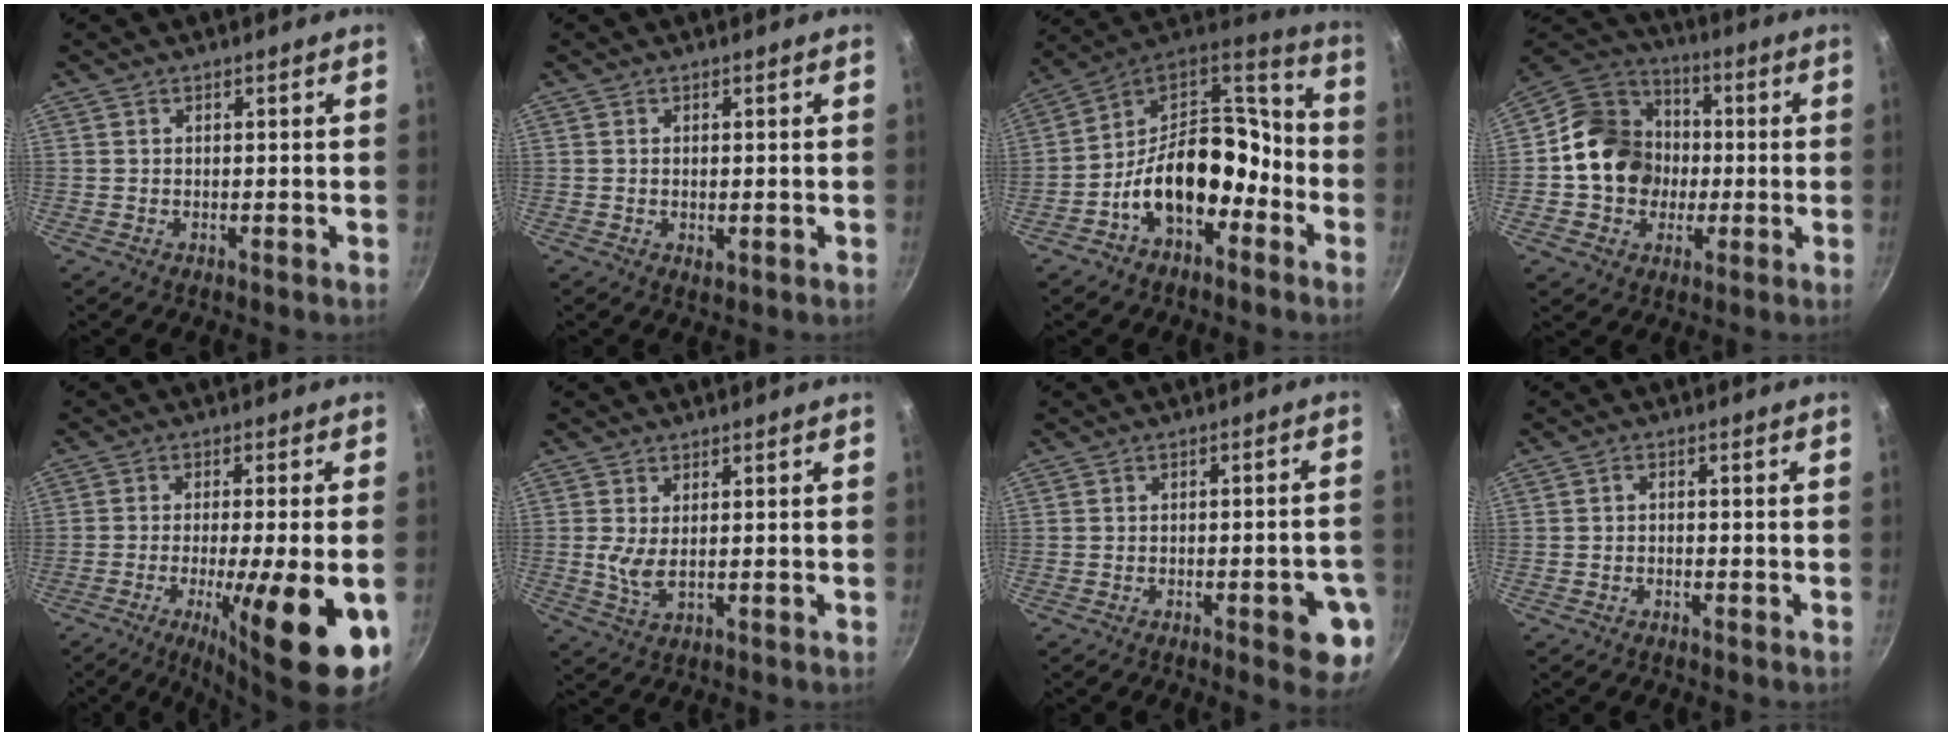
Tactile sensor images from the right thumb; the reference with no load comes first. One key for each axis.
{"total": 1.2, "fx": -0.1, "fy": 0.7, "fz": 1.0, "tx": -0.016, "ty": -0.003, "tz": -0.002}
{"total": 17.8, "fx": -6.7, "fy": 11.2, "fz": 12.2, "tx": -0.154, "ty": 0.081, "tz": -0.127}
{"total": 15.7, "fx": -0.5, "fy": 13.5, "fz": 7.9, "tx": -0.105, "ty": 0.033, "tz": -0.019}
{"total": 16.8, "fx": -5.9, "fy": 3.0, "fz": 15.4, "tx": -0.225, "ty": -0.002, "tz": -0.085}
{"total": 4.0, "fx": 0.5, "fy": 1.5, "fz": 3.6, "tx": -0.077, "ty": -0.012, "tz": 0.016}
{"total": 8.8, "fx": -3.5, "fy": 2.6, "fz": 7.6, "tx": -0.070, "ty": 0.019, "tz": -0.038}
{"total": 1.2, "fx": -0.9, "fy": 0.5, "fz": 0.6, "tx": -0.013, "ty": 0.010, "tz": -0.019}